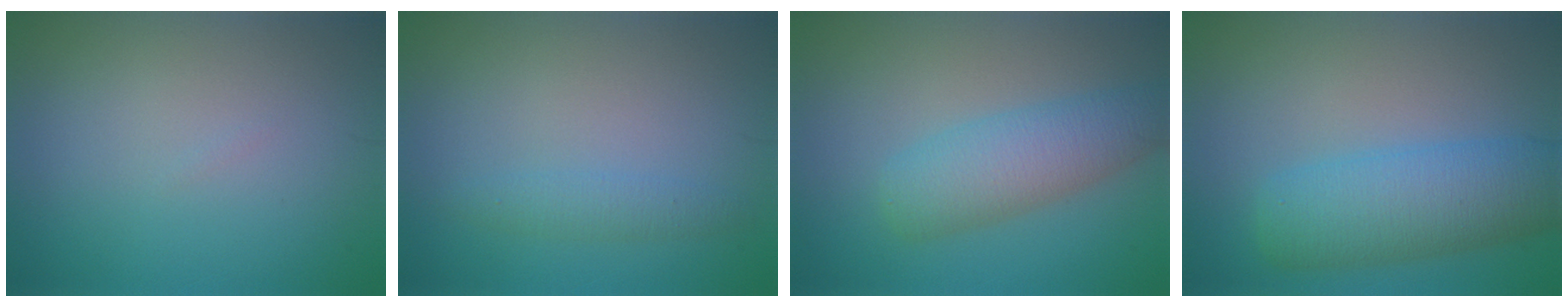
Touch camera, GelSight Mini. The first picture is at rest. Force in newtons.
{"total": 1.6, "press": 1.6, "slide": 0.1}
{"total": 4.9, "press": 4.9, "slide": 0.1}
{"total": 7.0, "press": 7.0, "slide": 0.1}